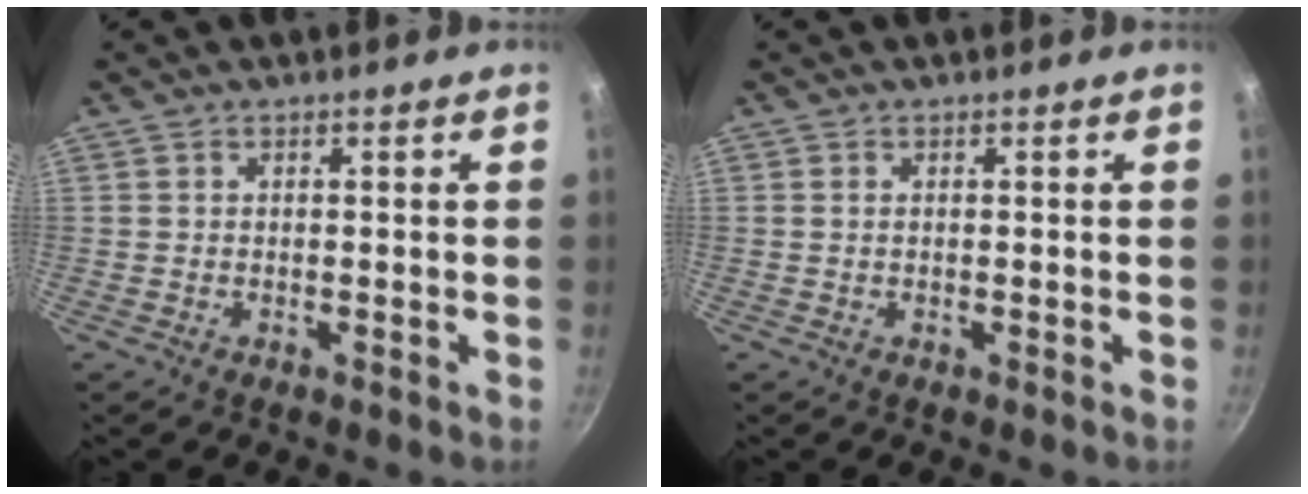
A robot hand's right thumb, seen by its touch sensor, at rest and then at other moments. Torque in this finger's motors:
{"motor_torque": [-0.55, 0.23, -0.25, 0.08, 0.07]}